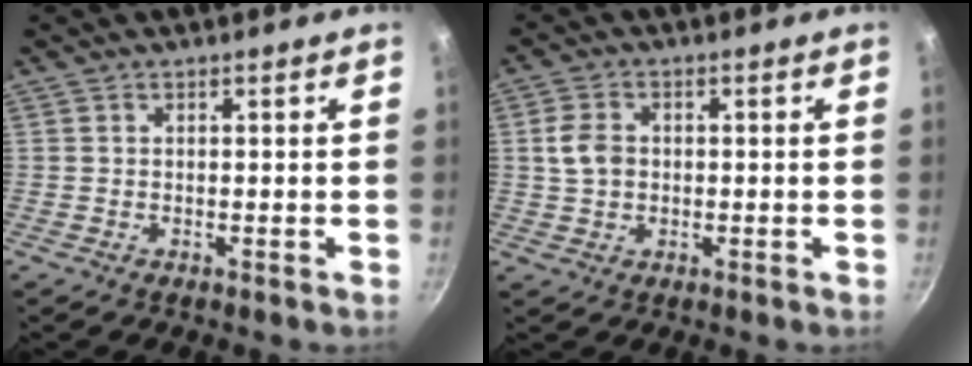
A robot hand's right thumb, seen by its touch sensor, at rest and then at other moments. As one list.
[{"total": 4.9, "force": [0.4, 3.8, 3.2], "torque": [-0.053, 0.005, 0.003]}]